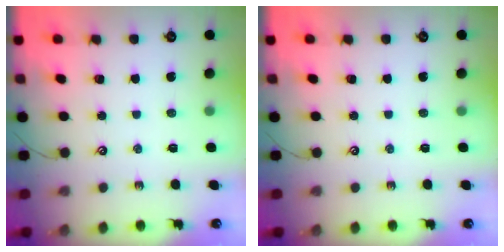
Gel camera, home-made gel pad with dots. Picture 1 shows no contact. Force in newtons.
{"total": 0.0}